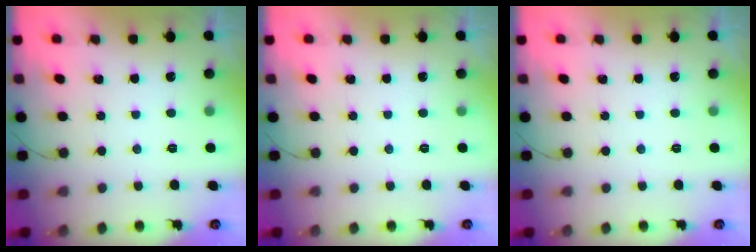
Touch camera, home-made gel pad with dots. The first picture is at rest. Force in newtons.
{"total": 0.0}
{"total": 0.0}